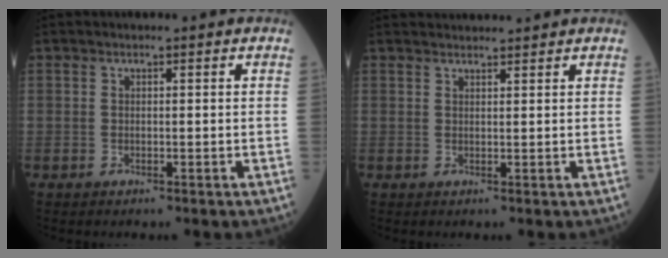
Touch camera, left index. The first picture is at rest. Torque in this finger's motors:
{"motor_torque": [1.05, -1.09, 0.28, 0.07]}